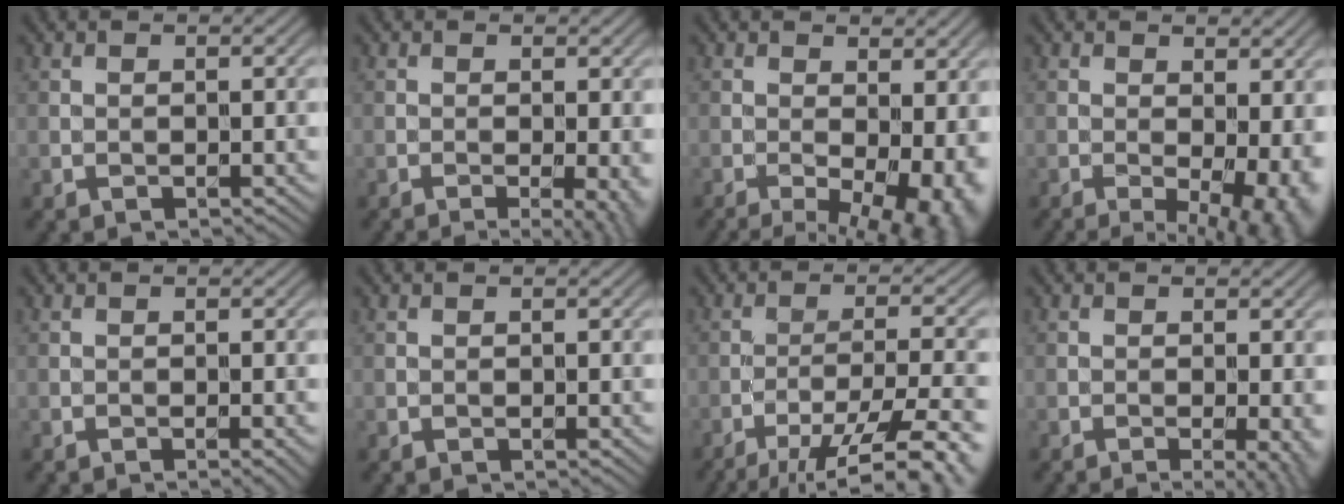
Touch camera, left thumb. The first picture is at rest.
{"total": 4.3, "force": [-1.1, 0.8, 4.1], "torque": [-0.061, -0.009, -0.014]}
{"total": 11.9, "force": [-2.7, 5.2, 10.3], "torque": [-0.135, -0.015, -0.019]}
{"total": 9.3, "force": [-1.4, 3.8, 8.4], "torque": [-0.106, -0.006, -0.007]}
{"total": 0.9, "force": [-0.4, -0.1, 0.8], "torque": [-0.016, -0.003, -0.007]}
{"total": 0.0}
{"total": 13.2, "force": [-9.4, 2.8, 8.8], "torque": [-0.139, -0.006, -0.123]}
{"total": 3.9, "force": [-1.1, 0.7, 3.7], "torque": [-0.056, -0.008, -0.013]}